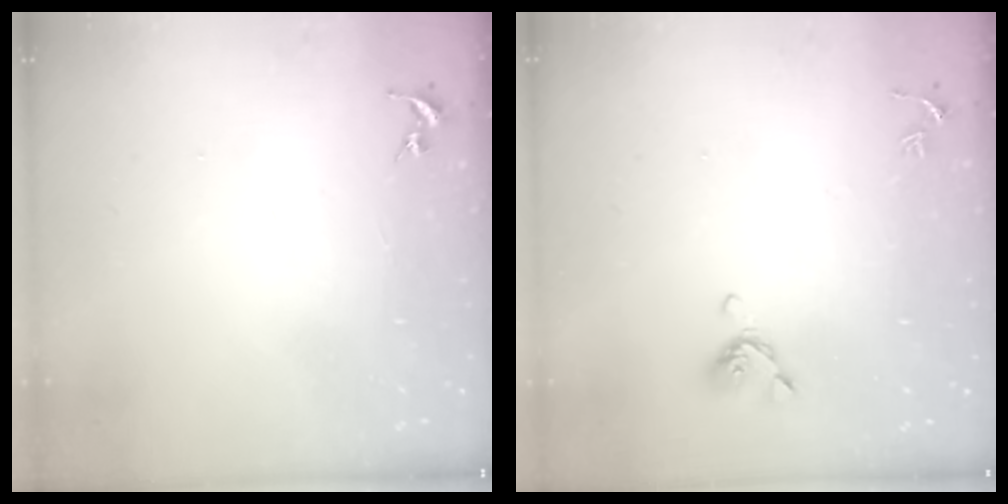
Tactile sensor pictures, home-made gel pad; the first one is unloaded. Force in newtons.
{"total": 7.2, "press": 7.1, "slide": 1.2}